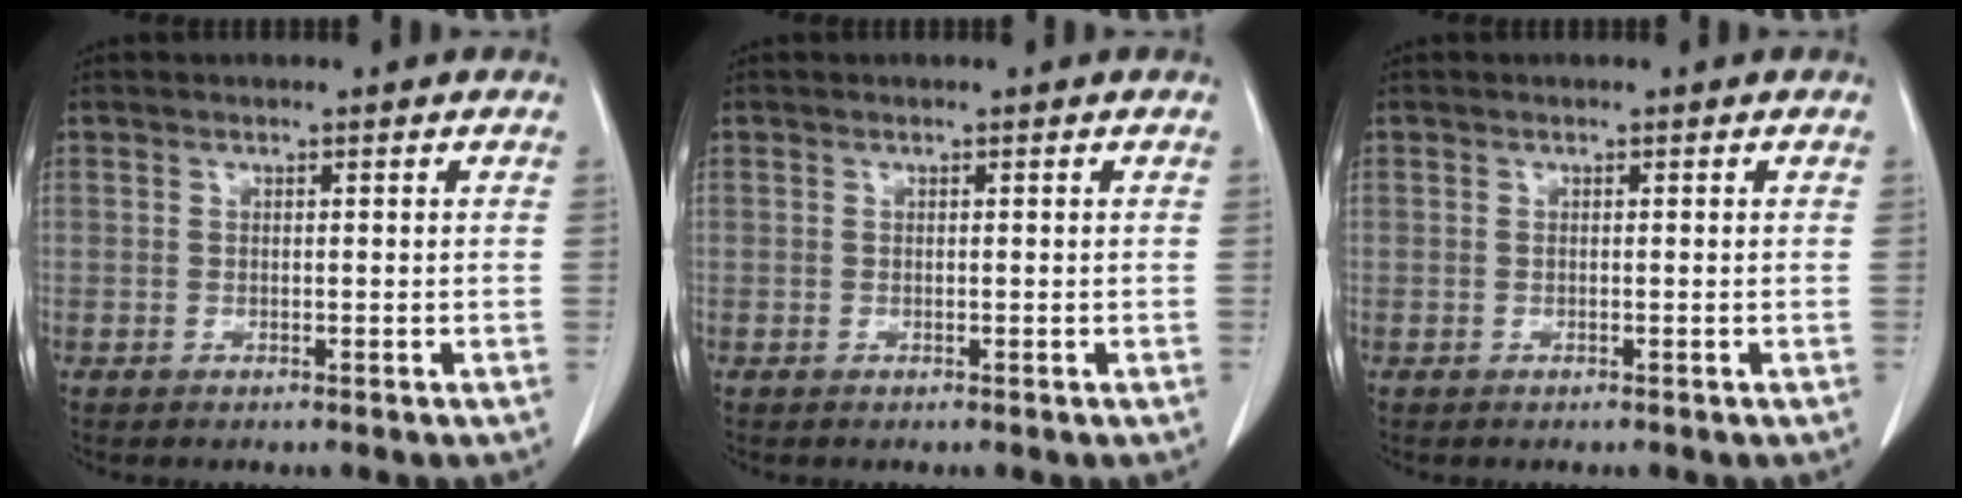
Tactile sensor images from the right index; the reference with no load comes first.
{"total": 0.0}
{"total": 0.0}